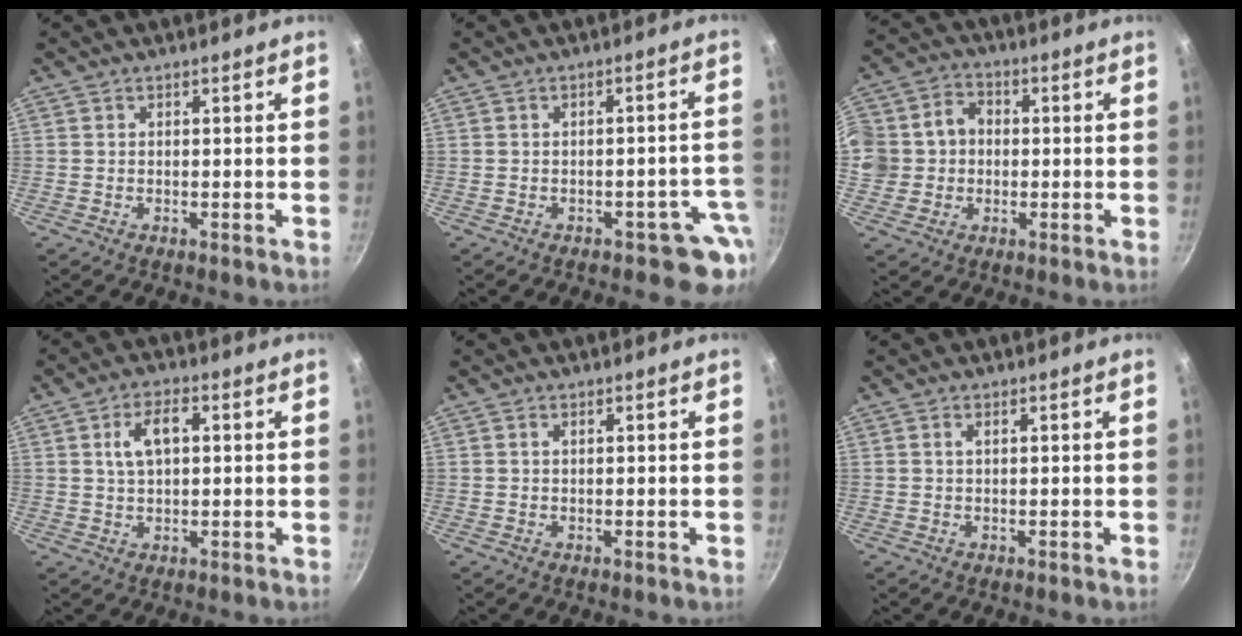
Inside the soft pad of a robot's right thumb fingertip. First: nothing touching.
{"total": 5.8, "force": [-3.0, 3.5, 3.5], "torque": [0.018, 0.038, -0.027]}
{"total": 11.9, "force": [0.1, 10.7, 5.1], "torque": [-0.088, 0.027, -0.005]}
{"total": 6.4, "force": [1.4, 3.5, 5.2], "torque": [-0.081, 0.012, 0.024]}
{"total": 0.7, "force": [0.3, 0.4, 0.6], "torque": [-0.009, 0.003, 0.005]}
{"total": 1.0, "force": [0.4, 0.5, 0.8], "torque": [-0.015, 0.002, 0.006]}